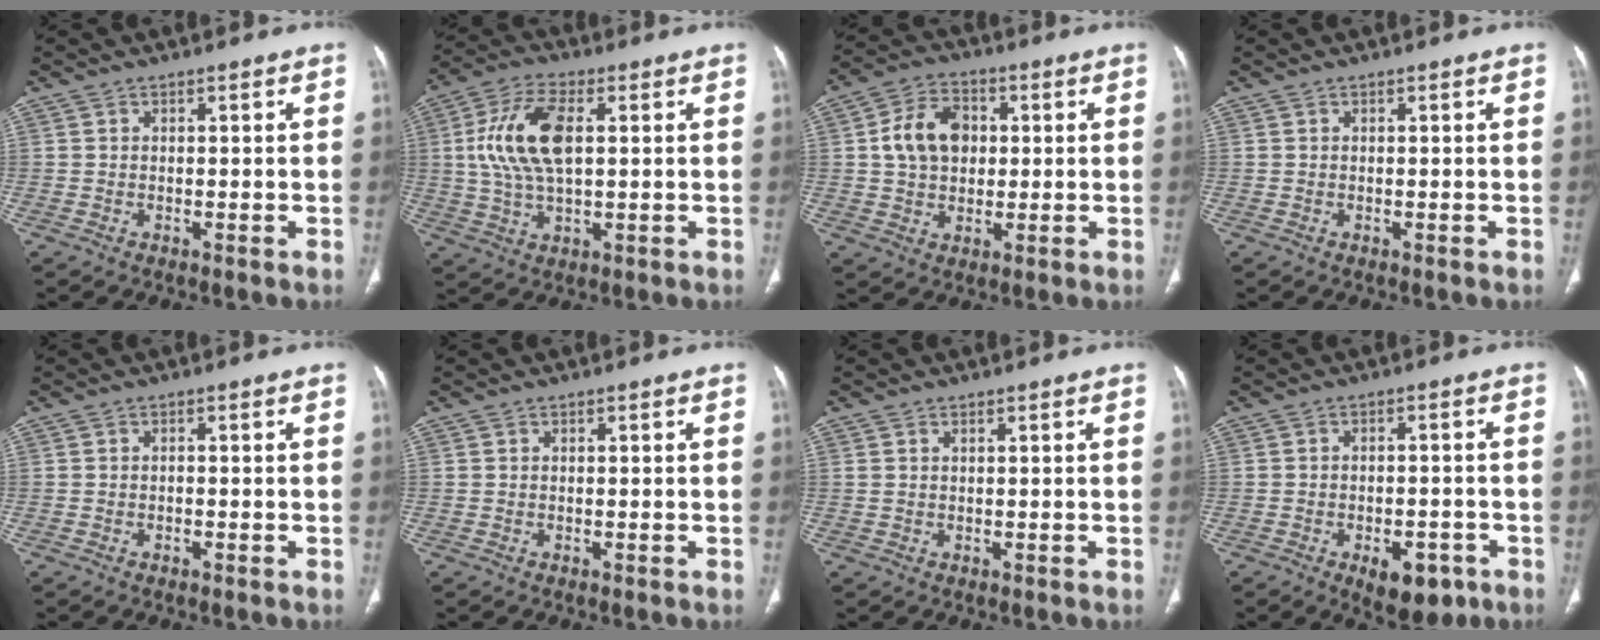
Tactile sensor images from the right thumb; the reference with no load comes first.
{"total": 13.1, "force": [2.2, 6.5, 11.2], "torque": [-0.232, 0.007, 0.042]}
{"total": 10.6, "force": [1.5, 7.9, 6.9], "torque": [-0.102, 0.010, 0.022]}
{"total": 0.0}
{"total": 0.5, "force": [-0.3, 0.3, 0.3], "torque": [-0.009, 0.003, -0.005]}
{"total": 0.0}
{"total": 0.5, "force": [0.3, 0.2, 0.4], "torque": [-0.012, 0.008, 0.009]}
{"total": 8.3, "force": [-4.2, 4.5, 5.6], "torque": [-0.057, 0.016, -0.048]}